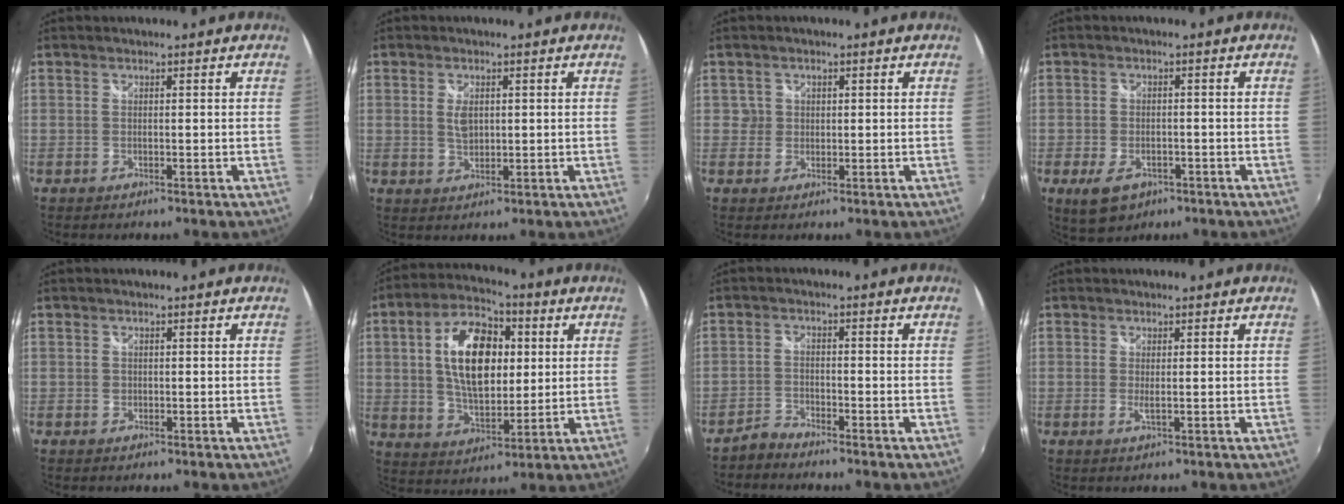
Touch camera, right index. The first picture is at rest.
{"total": 3.4, "force": [0.6, 2.2, 2.6], "torque": [-0.043, -0.001, 0.011]}
{"total": 1.8, "force": [0.3, 1.8, 0.0], "torque": [0.005, 0.008, 0.004]}
{"total": 6.9, "force": [-3.6, 4.2, 4.1], "torque": [-0.093, -0.019, -0.058]}
{"total": 0.5, "force": [0.0, 0.5, 0.1], "torque": [-0.001, 0.001, 0.002]}
{"total": 15.6, "force": [3.0, 8.6, 12.7], "torque": [-0.230, 0.026, 0.056]}
{"total": 2.8, "force": [-2.7, 0.6, 0.2], "torque": [-0.012, -0.001, -0.056]}
{"total": 1.3, "force": [-0.1, -0.1, 1.2], "torque": [-0.024, -0.004, -0.003]}